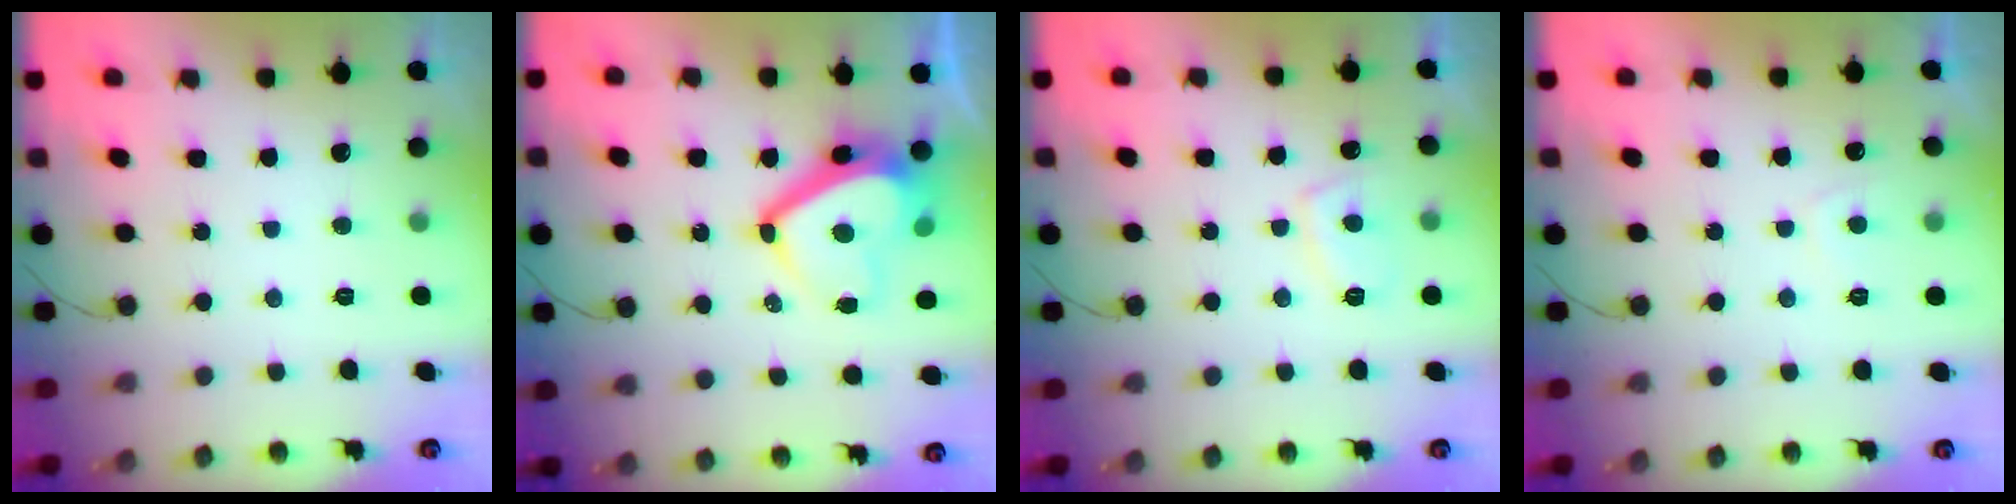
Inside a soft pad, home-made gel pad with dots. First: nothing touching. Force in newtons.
{"total": 12.6, "press": 12.6, "slide": 1.5}
{"total": 5.4, "press": 5.4, "slide": 1.0}
{"total": 1.8, "press": 1.6, "slide": 0.7}